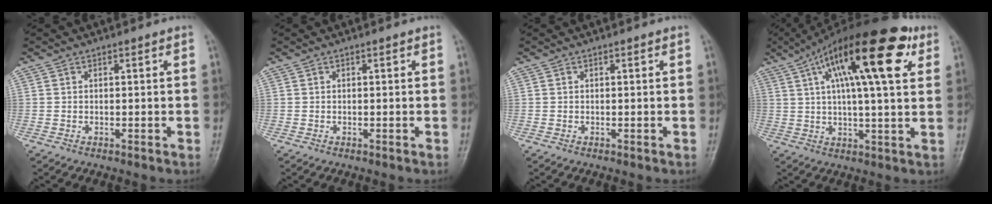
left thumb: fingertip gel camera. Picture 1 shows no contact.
{"total": 0.0}
{"total": 0.0}
{"total": 22.3, "force": [8.9, 6.8, 19.3], "torque": [-0.296, 0.013, 0.134]}